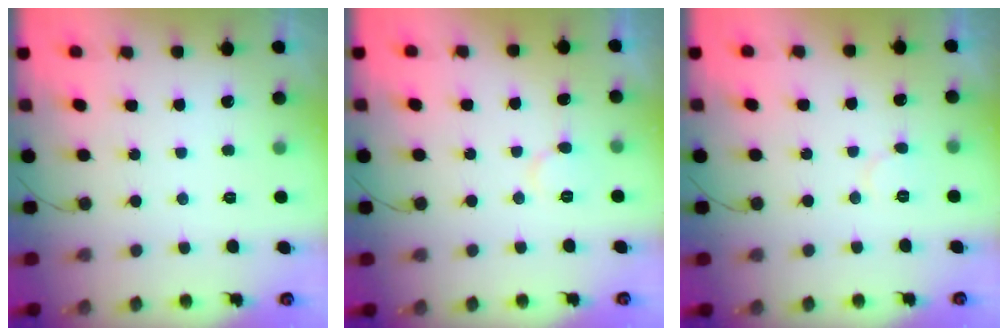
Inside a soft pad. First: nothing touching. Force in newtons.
{"total": 4.6, "press": 4.6, "slide": 0.6}
{"total": 3.9, "press": 3.8, "slide": 0.5}